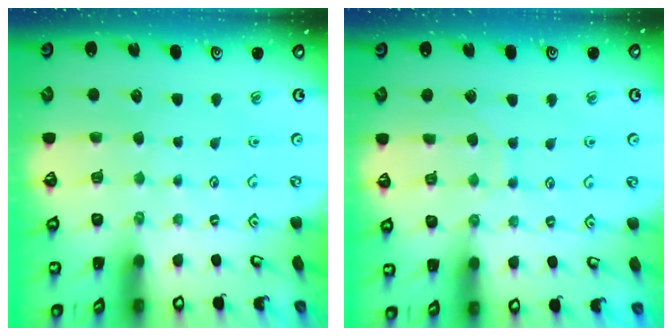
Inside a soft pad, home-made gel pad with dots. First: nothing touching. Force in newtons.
{"total": 5.7, "press": 5.7, "slide": 0.4}